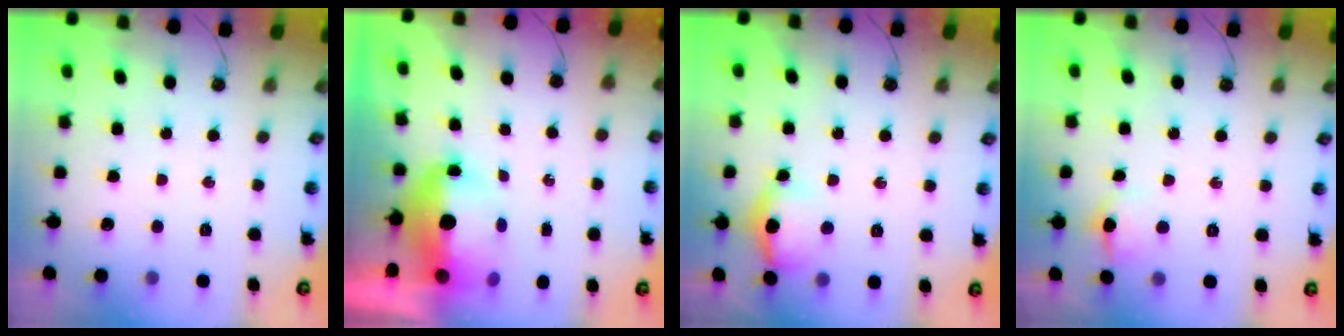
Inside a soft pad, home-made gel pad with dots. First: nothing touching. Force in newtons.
{"total": 9.0, "press": 9.0, "slide": 1.0}
{"total": 17.9, "press": 13.2, "slide": 12.0}
{"total": 6.4, "press": 6.2, "slide": 1.5}